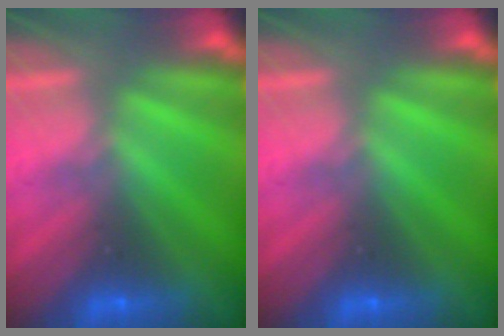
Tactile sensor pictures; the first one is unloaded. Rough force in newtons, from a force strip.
{"total": 0.0}